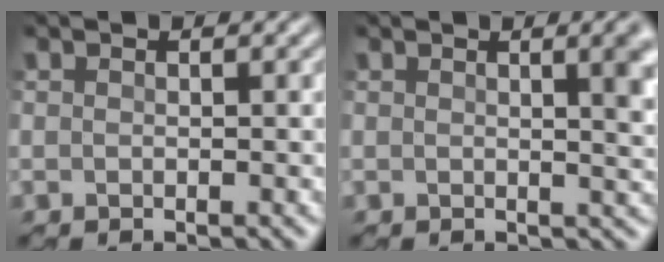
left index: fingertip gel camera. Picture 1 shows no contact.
{"total": 3.4, "force": [0.7, 1.3, 3.1], "torque": [-0.046, -0.001, 0.015]}